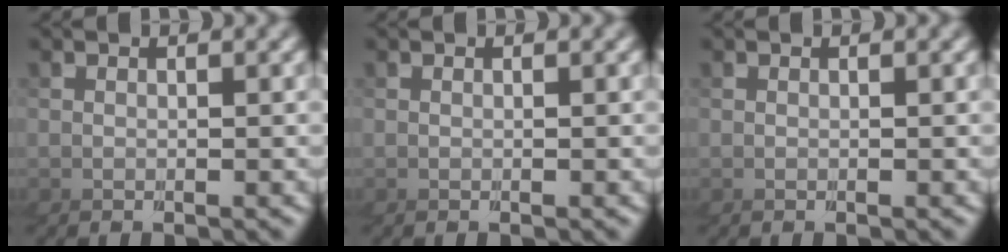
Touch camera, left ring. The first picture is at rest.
{"total": 0.0}
{"total": 0.0}